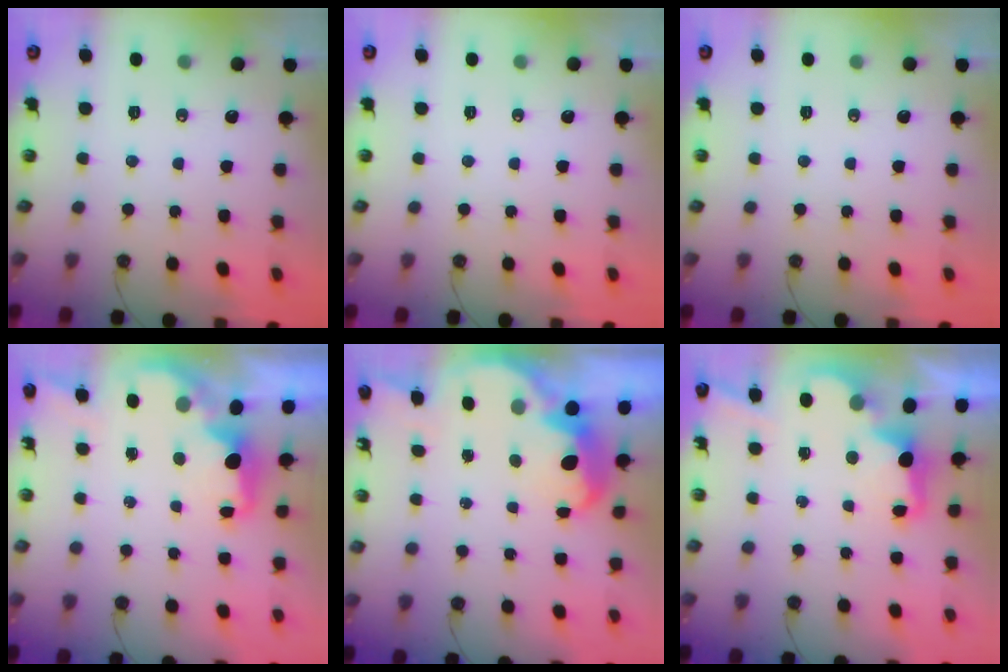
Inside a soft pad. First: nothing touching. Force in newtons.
{"total": 0.0}
{"total": 0.0}
{"total": 2.0, "press": 2.0, "slide": 0.6}
{"total": 5.8, "press": 5.7, "slide": 0.6}
{"total": 2.6, "press": 2.5, "slide": 0.8}